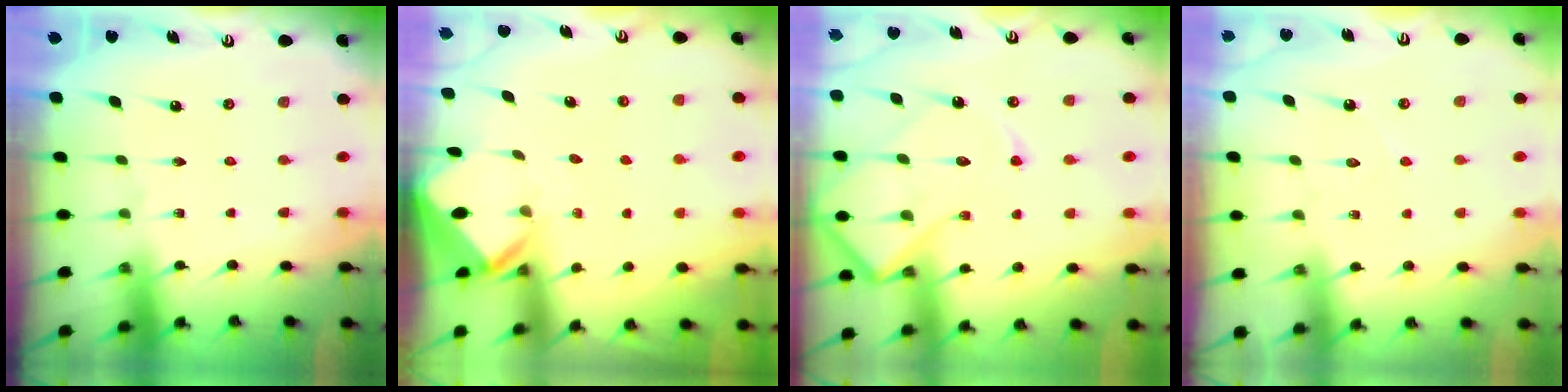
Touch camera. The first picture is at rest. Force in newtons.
{"total": 2.8, "press": 2.8, "slide": 0.2}
{"total": 13.8, "press": 13.7, "slide": 1.5}
{"total": 4.8, "press": 4.7, "slide": 0.4}